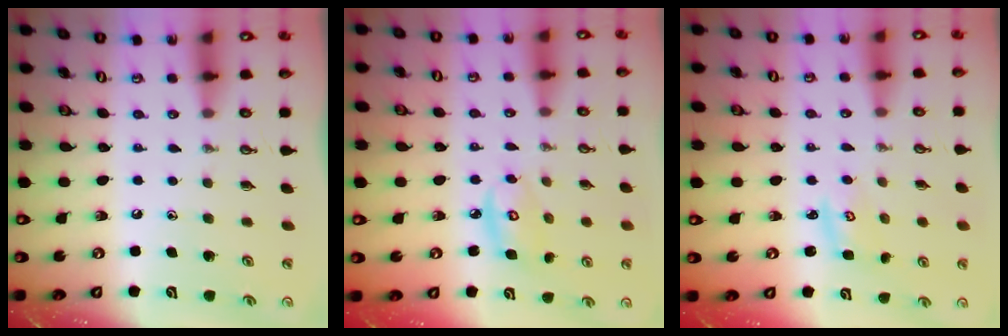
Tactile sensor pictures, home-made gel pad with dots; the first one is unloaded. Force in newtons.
{"total": 5.9, "press": 5.9, "slide": 0.3}
{"total": 3.2, "press": 3.2, "slide": 0.3}